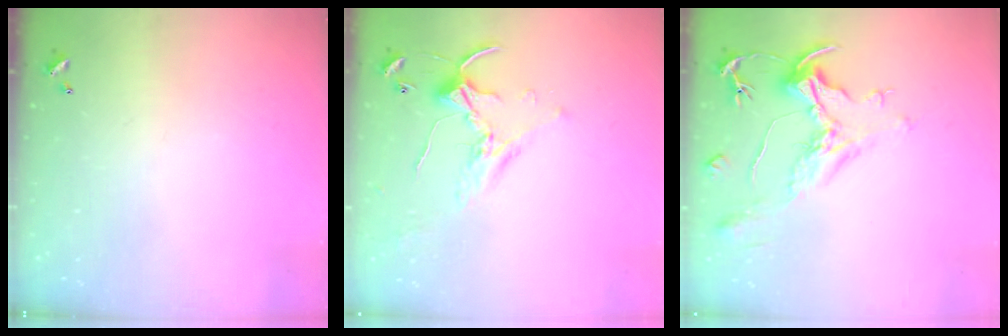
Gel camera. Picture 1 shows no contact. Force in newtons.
{"total": 1.5, "press": 1.5, "slide": 0.3}
{"total": 2.1, "press": 1.6, "slide": 1.4}